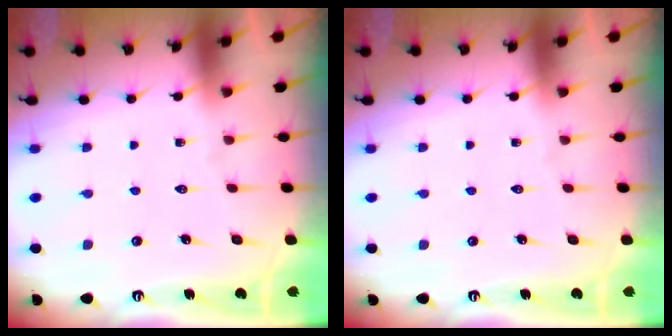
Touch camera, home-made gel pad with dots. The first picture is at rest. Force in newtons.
{"total": 0.0}